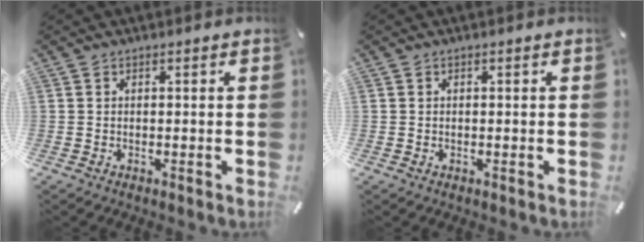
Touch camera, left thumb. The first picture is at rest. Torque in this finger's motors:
{"motor_torque": [-0.25, -0.16, -0.35, -0.02, 0.00]}